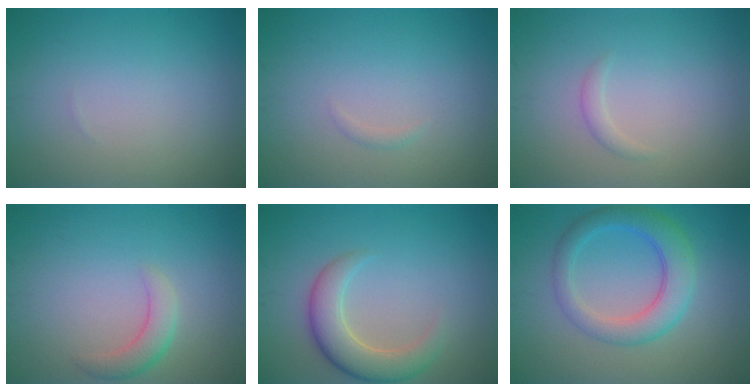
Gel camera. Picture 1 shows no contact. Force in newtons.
{"total": 0.5, "press": 0.5, "slide": 0.0}
{"total": 0.9, "press": 0.9, "slide": 0.1}
{"total": 2.4, "press": 2.4, "slide": 0.2}
{"total": 4.6, "press": 4.6, "slide": 0.5}
{"total": 4.8, "press": 4.8, "slide": 0.2}